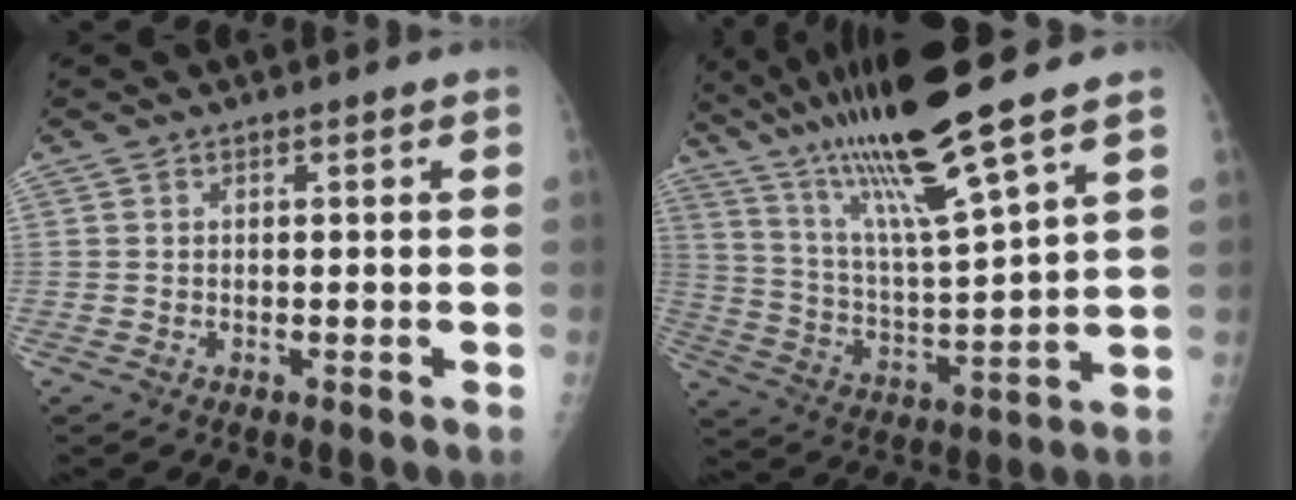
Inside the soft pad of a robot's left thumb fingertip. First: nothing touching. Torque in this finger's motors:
{"motor_torque": [1.05, -0.31, 1.36, -1.41, 0.30]}